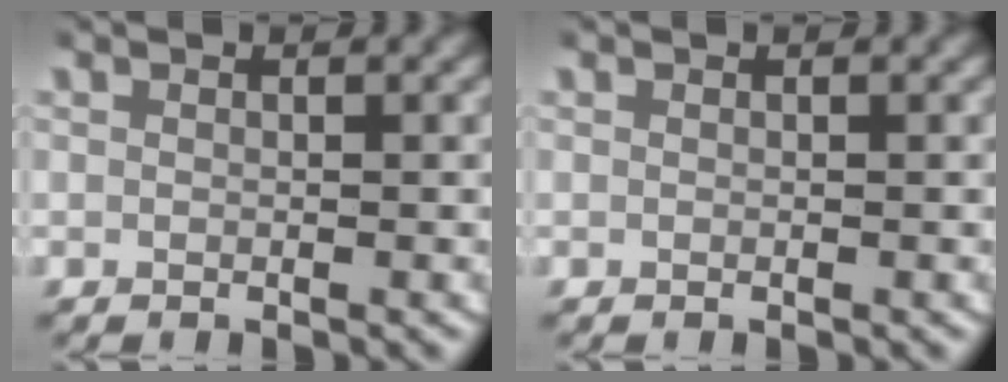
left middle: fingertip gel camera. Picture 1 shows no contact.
{"total": 0.0}